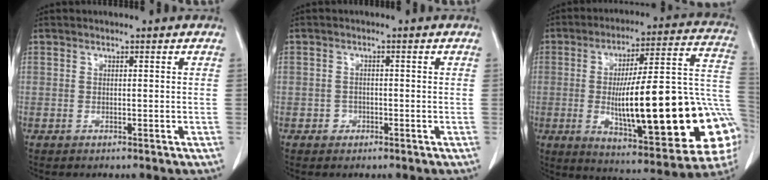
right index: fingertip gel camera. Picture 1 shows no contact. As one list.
[{"total": 1.6, "force": [-0.6, 1.4, 0.1], "torque": [0.005, 0.008, -0.011]}, {"total": 30.1, "force": [-4.9, 5.7, 29.1], "torque": [-0.347, 0.010, -0.065]}]